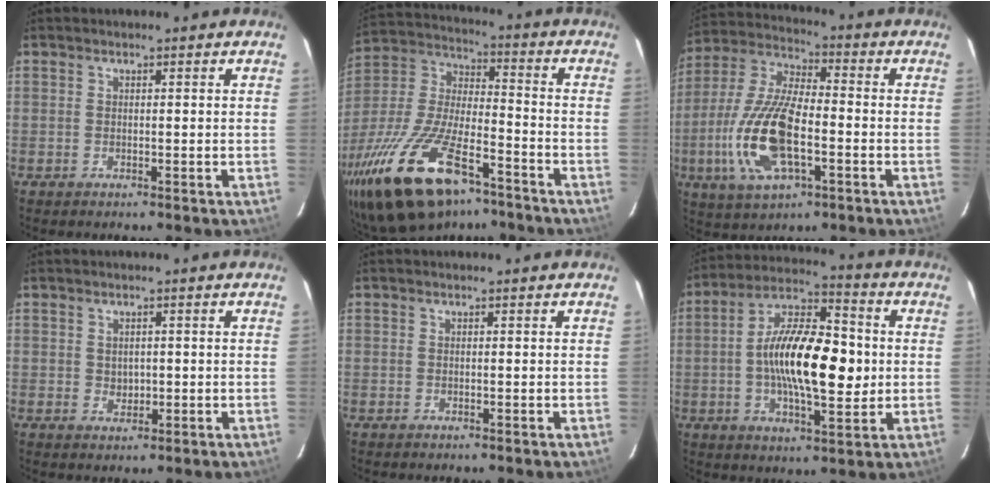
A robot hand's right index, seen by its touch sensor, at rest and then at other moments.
{"total": 25.4, "force": [-16.1, 9.8, 17.0], "torque": [-0.353, -0.034, -0.281]}
{"total": 17.7, "force": [-4.9, 7.2, 15.4], "torque": [-0.334, -0.008, -0.093]}
{"total": 2.3, "force": [0.1, 2.0, 1.1], "torque": [-0.016, 0.002, 0.005]}
{"total": 0.0}
{"total": 17.4, "force": [-0.5, 6.8, 16.0], "torque": [-0.285, 0.016, -0.015]}